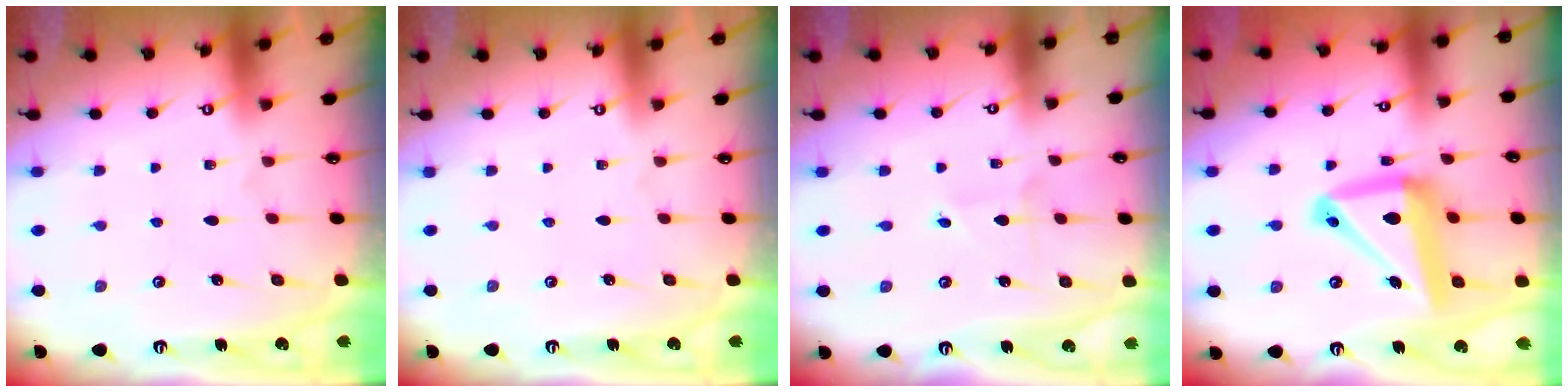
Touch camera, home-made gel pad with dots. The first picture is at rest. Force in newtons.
{"total": 0.0}
{"total": 1.9, "press": 1.9, "slide": 0.1}
{"total": 15.9, "press": 15.7, "slide": 2.3}